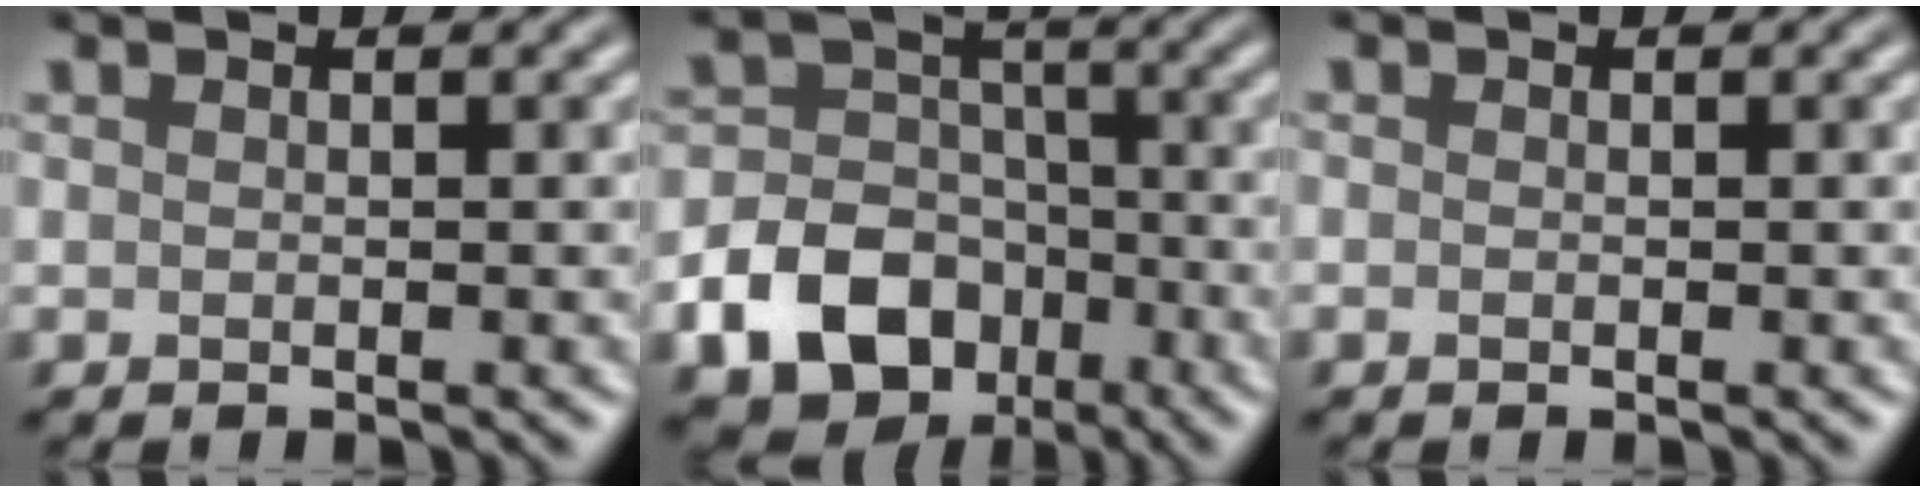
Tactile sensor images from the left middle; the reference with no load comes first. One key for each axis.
{"total": 12.2, "fx": -6.0, "fy": 9.5, "fz": 4.6, "tx": -0.076, "ty": -0.036, "tz": -0.121}
{"total": 0.0}